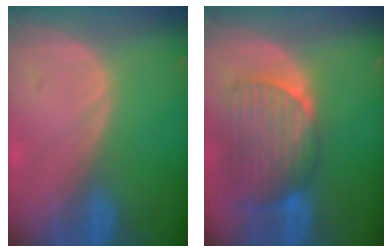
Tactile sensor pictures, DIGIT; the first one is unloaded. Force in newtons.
{"total": 9.1, "press": 8.3, "slide": 3.7}